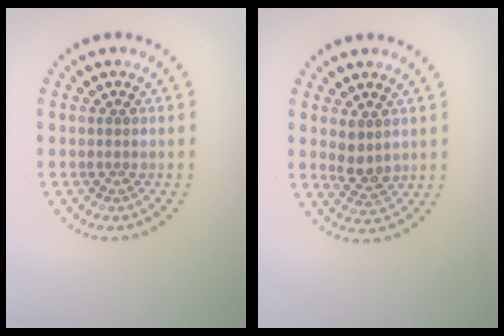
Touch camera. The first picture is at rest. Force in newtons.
{"total": 2.3, "press": 2.1, "slide": 1.0}